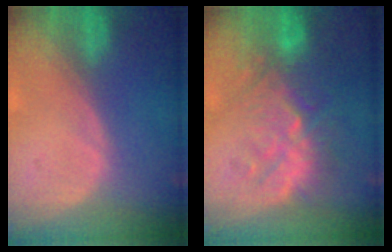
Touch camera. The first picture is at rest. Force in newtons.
{"total": 9.1, "press": 8.9, "slide": 1.6}